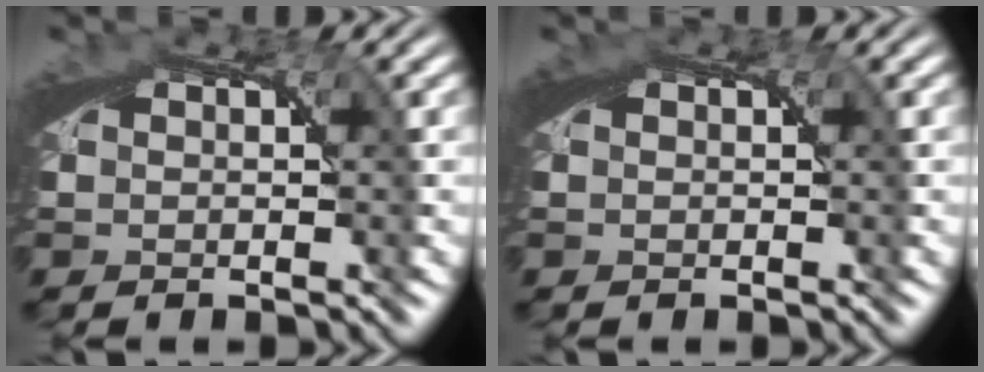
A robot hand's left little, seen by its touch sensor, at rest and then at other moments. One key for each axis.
{"total": 0.8, "fx": 0.2, "fy": 0.5, "fz": 0.6, "tx": -0.009, "ty": -0.001, "tz": 0.002}